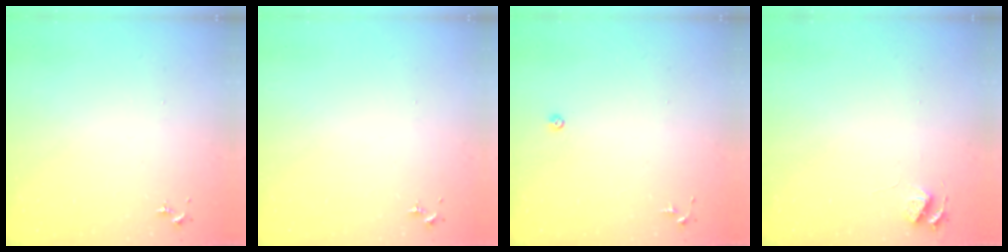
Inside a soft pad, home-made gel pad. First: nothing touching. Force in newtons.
{"total": 0.0}
{"total": 3.3, "press": 3.3, "slide": 0.7}
{"total": 5.7, "press": 5.7, "slide": 0.8}